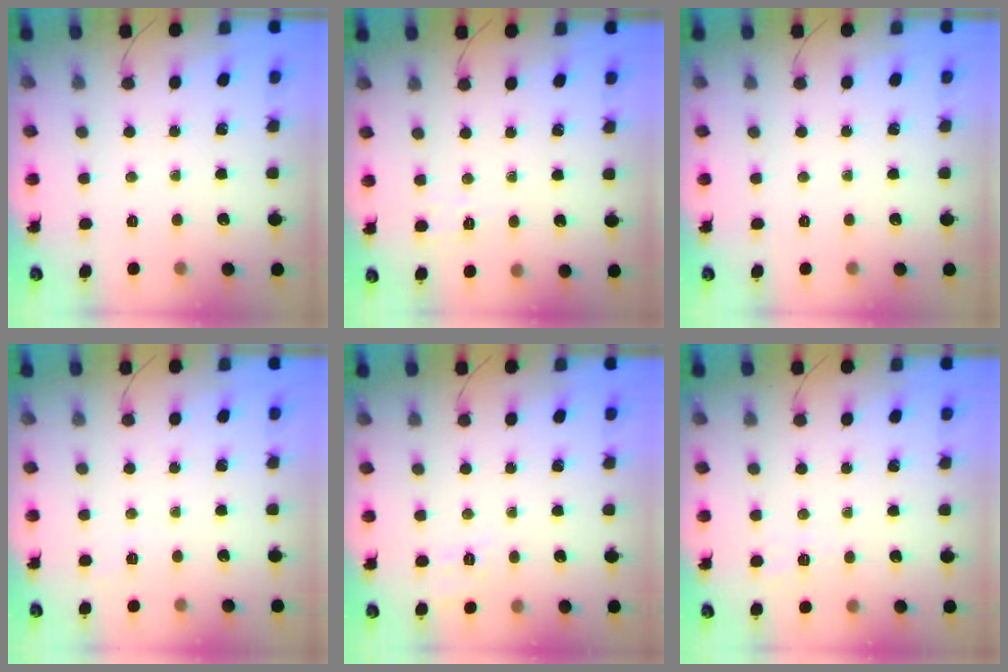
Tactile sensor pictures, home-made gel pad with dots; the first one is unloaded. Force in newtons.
{"total": 3.0, "press": 2.5, "slide": 1.8}
{"total": 0.0}
{"total": 5.4, "press": 5.2, "slide": 1.5}
{"total": 3.3, "press": 2.6, "slide": 2.0}
{"total": 2.7, "press": 2.3, "slide": 1.5}